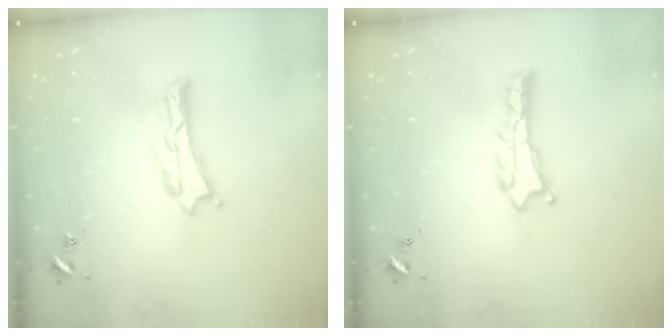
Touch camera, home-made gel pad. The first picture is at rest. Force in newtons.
{"total": 0.6, "press": 0.6, "slide": 0.1}